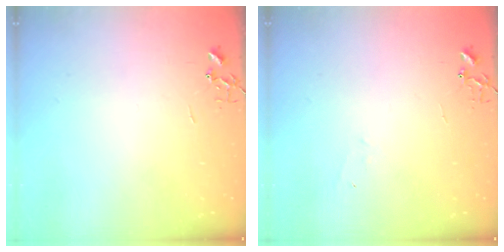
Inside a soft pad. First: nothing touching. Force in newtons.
{"total": 4.3, "press": 4.2, "slide": 0.5}